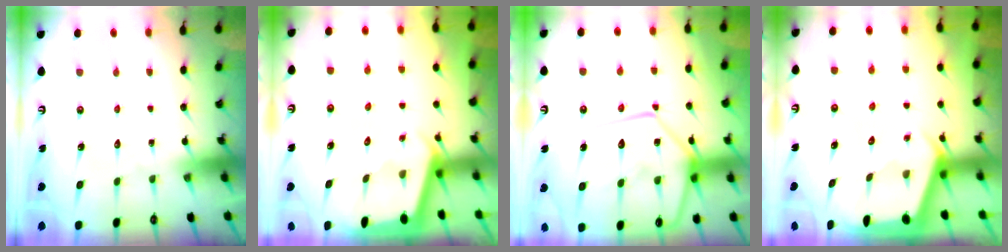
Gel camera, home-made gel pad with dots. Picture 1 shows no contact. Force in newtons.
{"total": 2.2, "press": 2.2, "slide": 0.2}
{"total": 16.8, "press": 16.7, "slide": 1.7}
{"total": 2.5, "press": 2.5, "slide": 0.3}